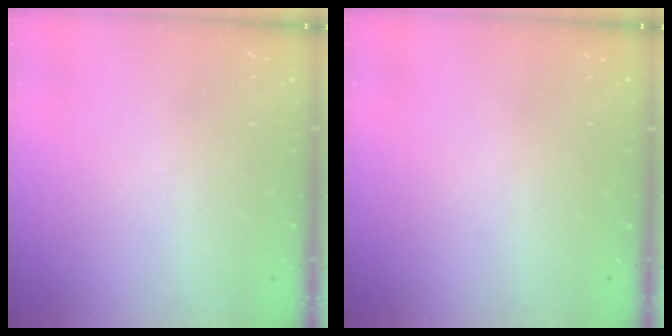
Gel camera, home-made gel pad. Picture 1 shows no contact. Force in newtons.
{"total": 0.0}